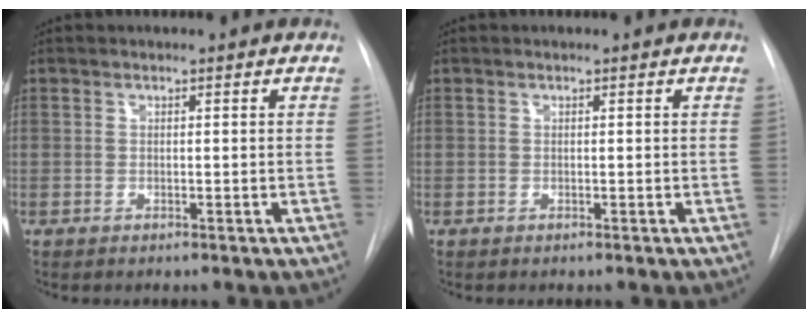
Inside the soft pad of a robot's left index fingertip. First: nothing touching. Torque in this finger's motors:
{"motor_torque": [0.00, 0.00, -0.01, 0.00]}